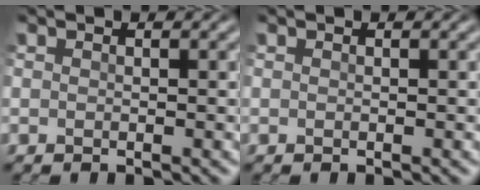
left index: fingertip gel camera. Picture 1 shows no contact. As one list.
[{"total": 0.0}]